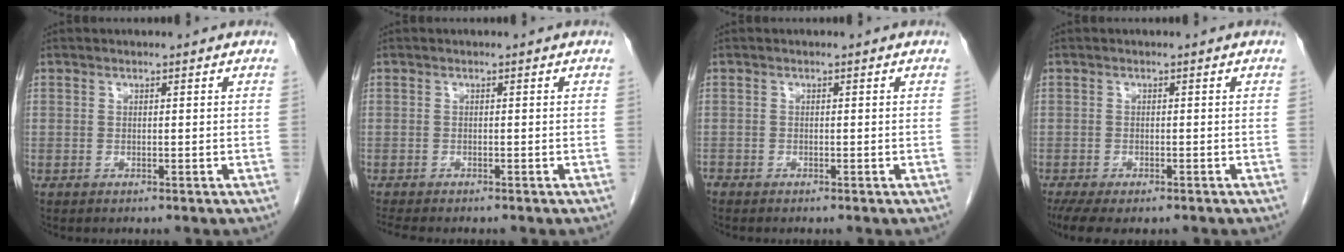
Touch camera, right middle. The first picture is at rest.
{"total": 3.1, "force": [-2.8, 0.4, 1.4], "torque": [-0.028, -0.011, -0.041]}
{"total": 0.7, "force": [-0.6, 0.2, 0.0], "torque": [-0.006, -0.001, -0.014]}
{"total": 7.1, "force": [-5.2, 2.5, 4.1], "torque": [-0.073, -0.017, -0.080]}